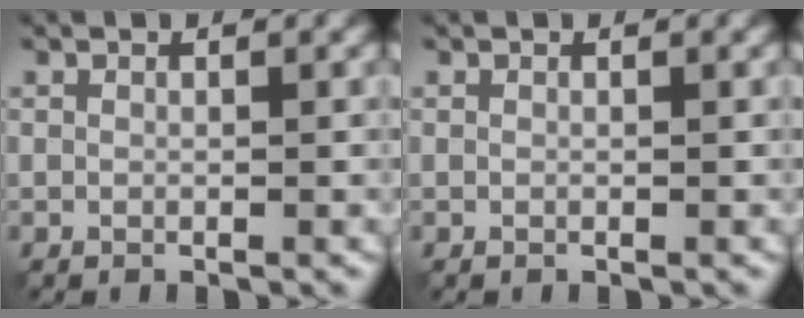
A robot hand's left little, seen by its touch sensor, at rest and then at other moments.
{"total": 0.0}